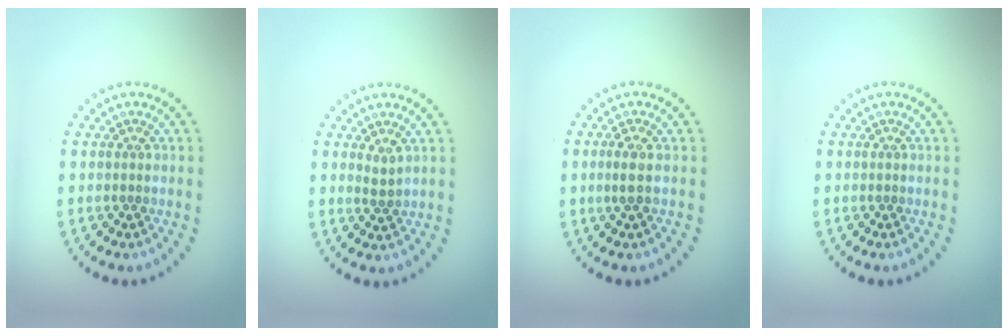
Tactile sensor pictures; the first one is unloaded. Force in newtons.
{"total": 0.9, "press": 0.7, "slide": 0.4}
{"total": 1.4, "press": 1.1, "slide": 0.9}
{"total": 0.0}